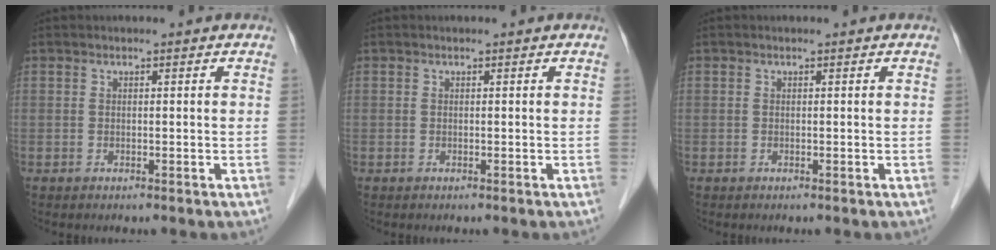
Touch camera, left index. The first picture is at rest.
{"total": 0.0}
{"total": 0.0}